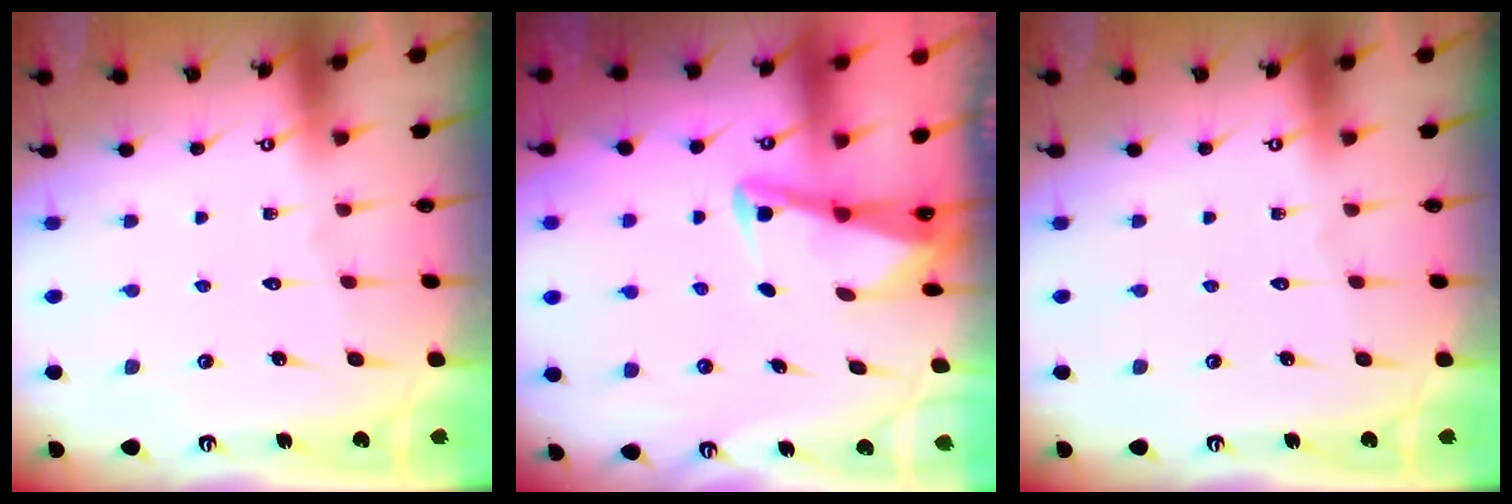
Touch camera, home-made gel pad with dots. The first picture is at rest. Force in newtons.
{"total": 2.8, "press": 2.8, "slide": 0.4}
{"total": 0.0}